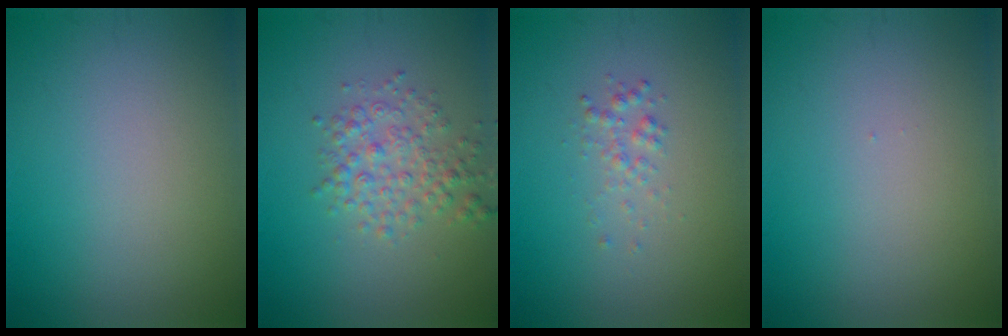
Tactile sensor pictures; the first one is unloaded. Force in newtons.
{"total": 3.1, "press": 3.1, "slide": 0.0}
{"total": 1.1, "press": 1.1, "slide": 0.1}
{"total": 0.0}